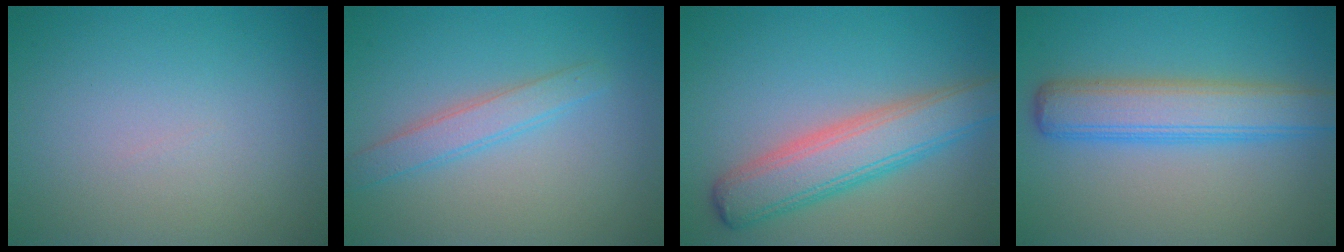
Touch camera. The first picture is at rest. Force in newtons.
{"total": 2.4, "press": 2.4, "slide": 0.1}
{"total": 5.9, "press": 5.9, "slide": 0.2}
{"total": 5.6, "press": 5.6, "slide": 0.1}